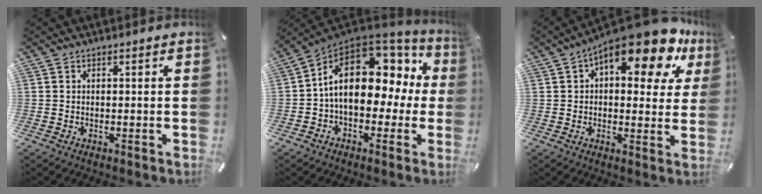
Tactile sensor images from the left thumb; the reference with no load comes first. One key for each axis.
{"total": 18.3, "fx": 3.1, "fy": 11.5, "fz": 13.8, "tx": -0.241, "ty": -0.008, "tz": 0.056}
{"total": 16.4, "fx": 9.3, "fy": 6.3, "fz": 12.0, "tx": -0.169, "ty": -0.064, "tz": 0.151}